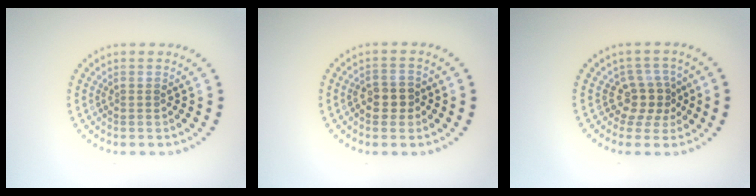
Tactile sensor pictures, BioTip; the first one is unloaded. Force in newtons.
{"total": 2.3, "press": 2.2, "slide": 0.5}
{"total": 2.9, "press": 2.2, "slide": 1.9}